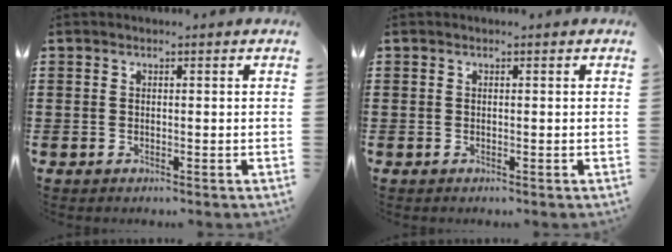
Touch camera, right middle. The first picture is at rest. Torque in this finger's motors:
{"motor_torque": [0.13, -0.06, -0.01, 0.00]}